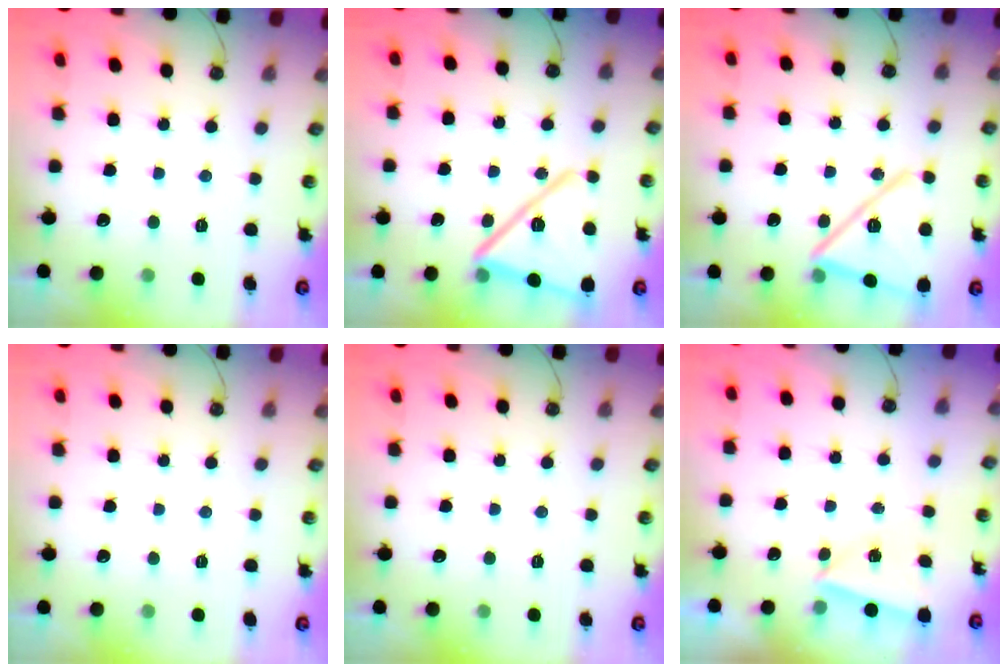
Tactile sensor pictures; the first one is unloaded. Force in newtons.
{"total": 19.0, "press": 18.9, "slide": 1.6}
{"total": 18.0, "press": 18.0, "slide": 0.7}
{"total": 1.5, "press": 0.5, "slide": 1.4}
{"total": 0.0}
{"total": 2.2, "press": 1.2, "slide": 1.8}